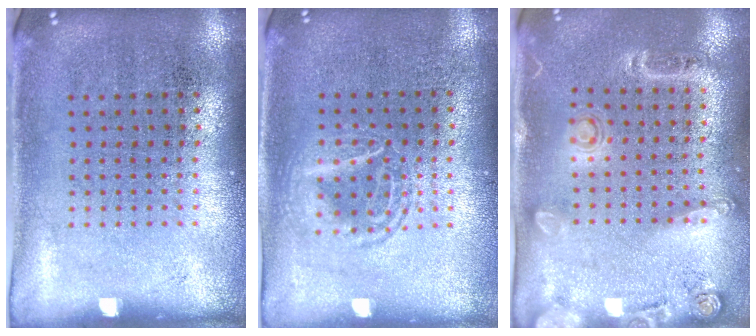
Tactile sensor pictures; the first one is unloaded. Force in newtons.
{"total": 1.2, "press": 1.2, "slide": 0.1}
{"total": 1.6, "press": 1.2, "slide": 1.1}